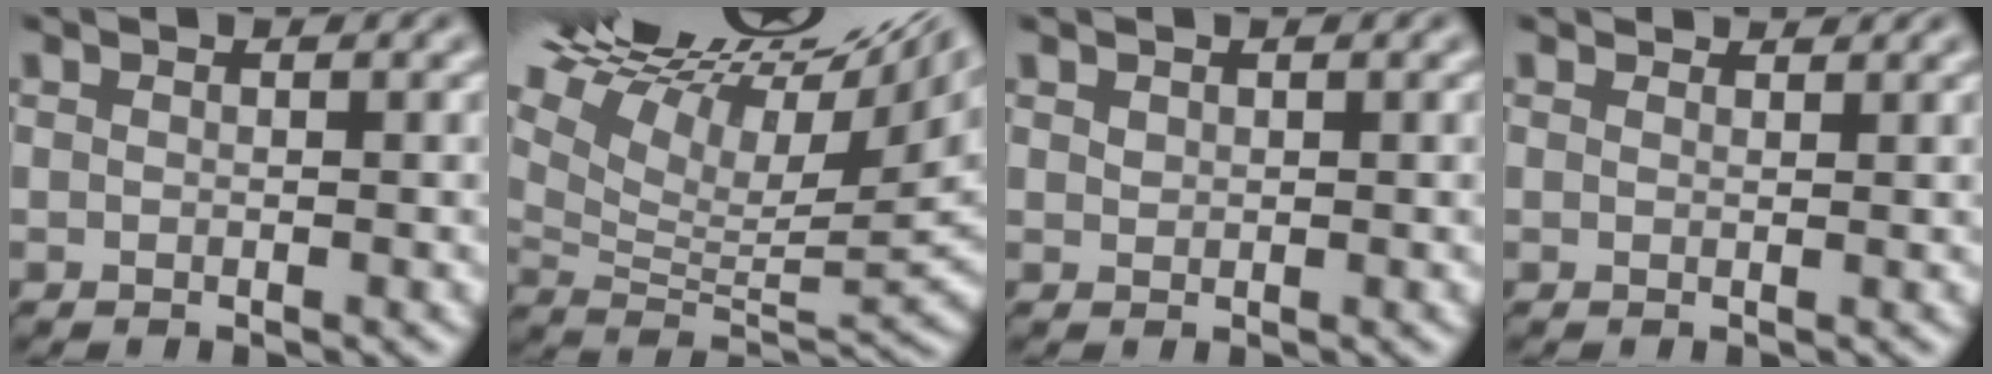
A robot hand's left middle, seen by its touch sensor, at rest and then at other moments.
{"total": 20.4, "force": [12.9, 6.9, 14.2], "torque": [-0.231, 0.071, 0.199]}
{"total": 0.6, "force": [0.4, 0.4, 0.2], "torque": [-0.004, -0.001, 0.011]}
{"total": 1.4, "force": [1.3, 0.3, 0.3], "torque": [-0.010, -0.003, 0.014]}